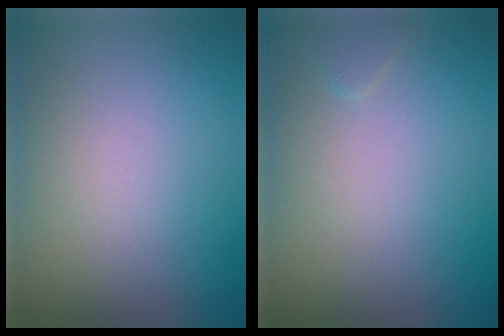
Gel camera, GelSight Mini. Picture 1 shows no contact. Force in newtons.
{"total": 0.7, "press": 0.7, "slide": 0.0}